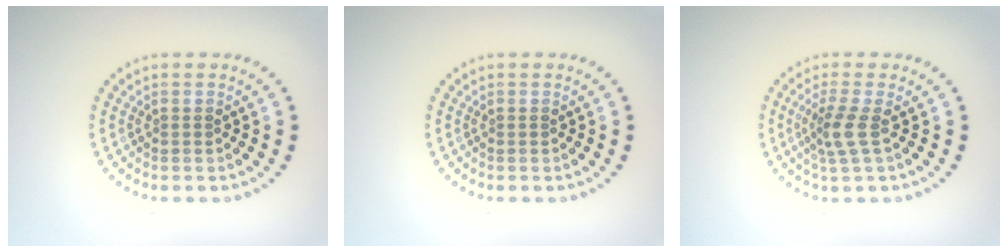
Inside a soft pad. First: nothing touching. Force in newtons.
{"total": 0.0}
{"total": 2.5, "press": 1.9, "slide": 1.6}